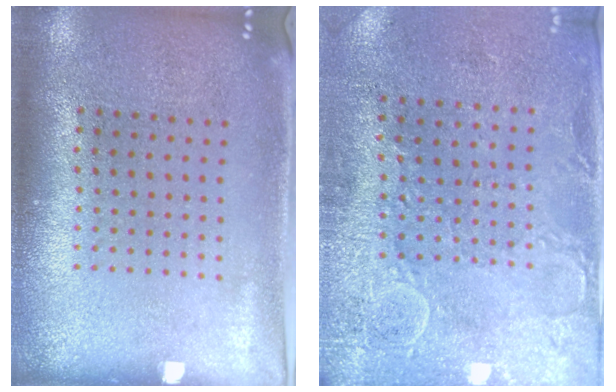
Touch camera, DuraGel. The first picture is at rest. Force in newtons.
{"total": 2.8, "press": 2.5, "slide": 1.2}